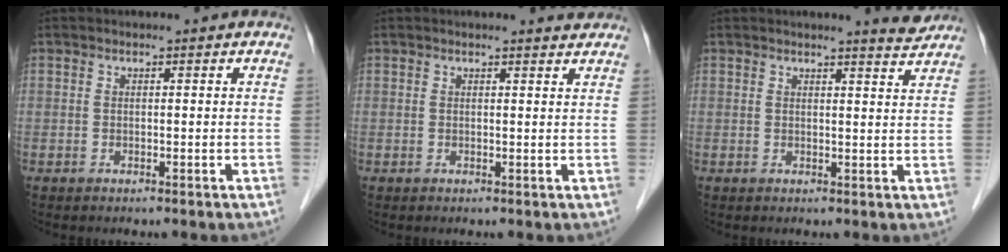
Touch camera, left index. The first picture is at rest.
{"total": 1.9, "force": [1.9, -0.1, 0.1], "torque": [-0.009, -0.004, 0.019]}
{"total": 3.0, "force": [2.9, -0.4, 0.5], "torque": [-0.013, -0.019, 0.032]}